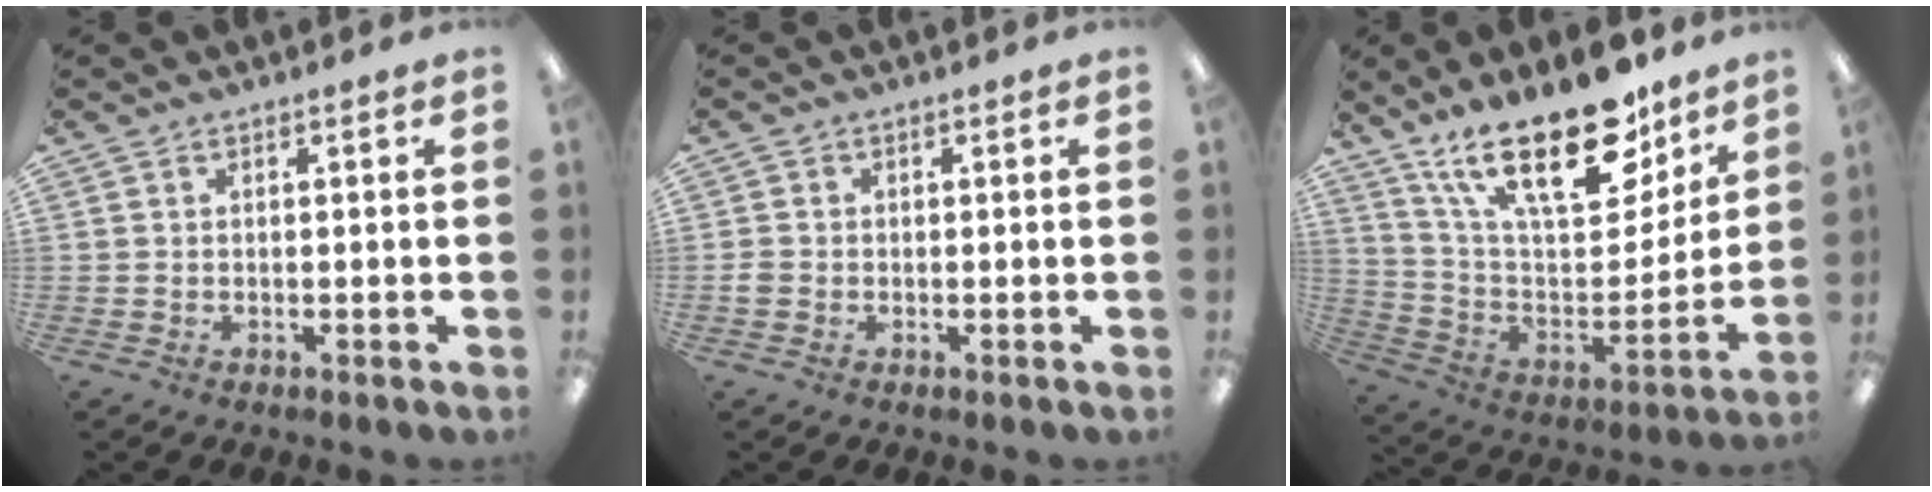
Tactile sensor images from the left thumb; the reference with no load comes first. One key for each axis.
{"total": 1.6, "fx": -0.4, "fy": 1.3, "fz": 0.8, "tx": -0.013, "ty": 0.003, "tz": -0.007}
{"total": 24.9, "fx": 16.7, "fy": 10.2, "fz": 15.5, "tx": -0.251, "ty": -0.098, "tz": 0.290}